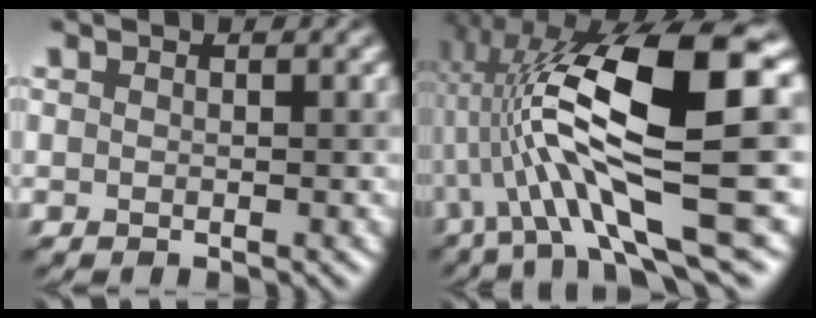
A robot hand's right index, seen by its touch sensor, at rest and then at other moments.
{"total": 13.7, "force": [1.0, 3.1, 13.3], "torque": [-0.227, 0.009, 0.021]}